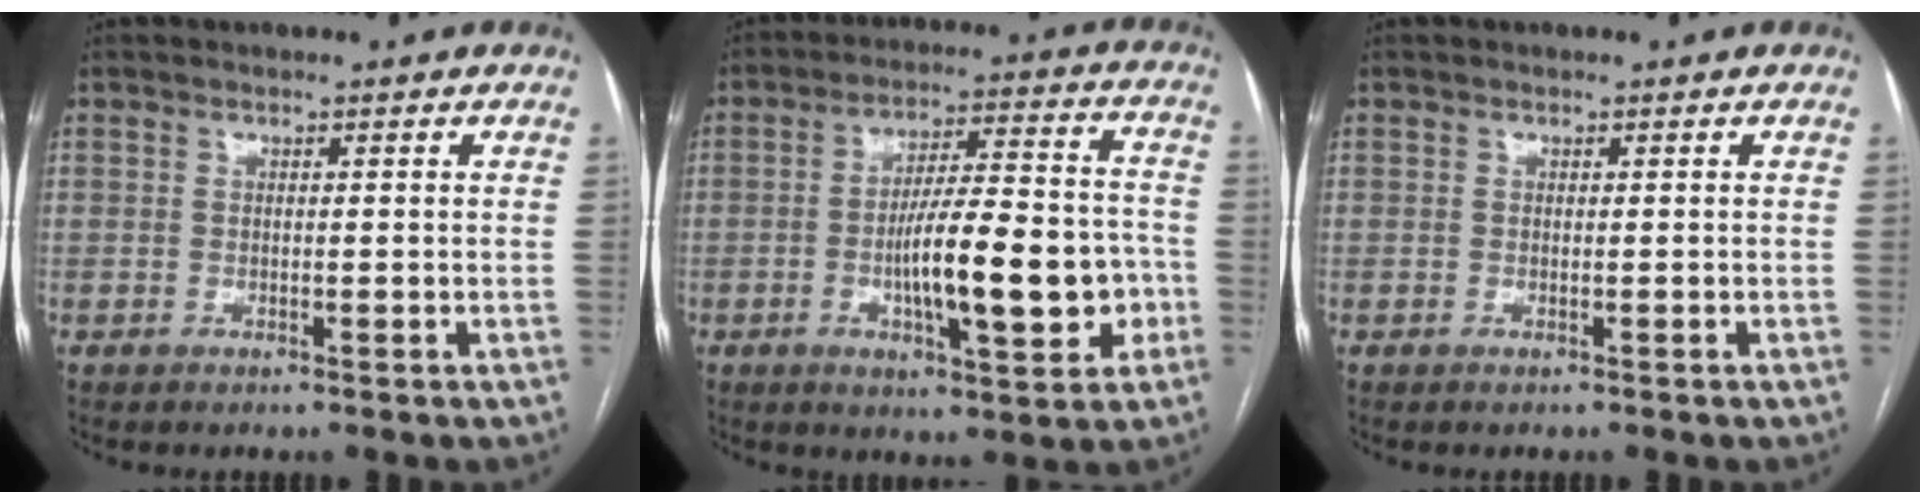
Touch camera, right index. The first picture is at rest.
{"total": 15.4, "force": [-3.8, 3.4, 14.5], "torque": [-0.231, 0.015, -0.055]}
{"total": 0.0}